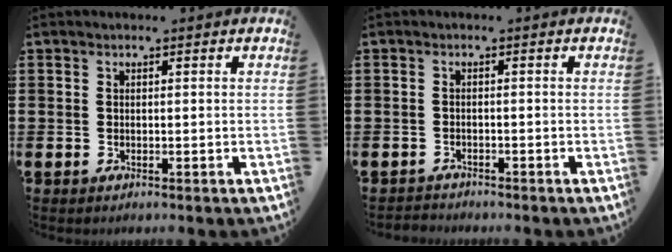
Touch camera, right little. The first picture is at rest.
{"total": 1.0, "force": [-0.9, 0.1, -0.1], "torque": [-0.001, 0.002, -0.021]}